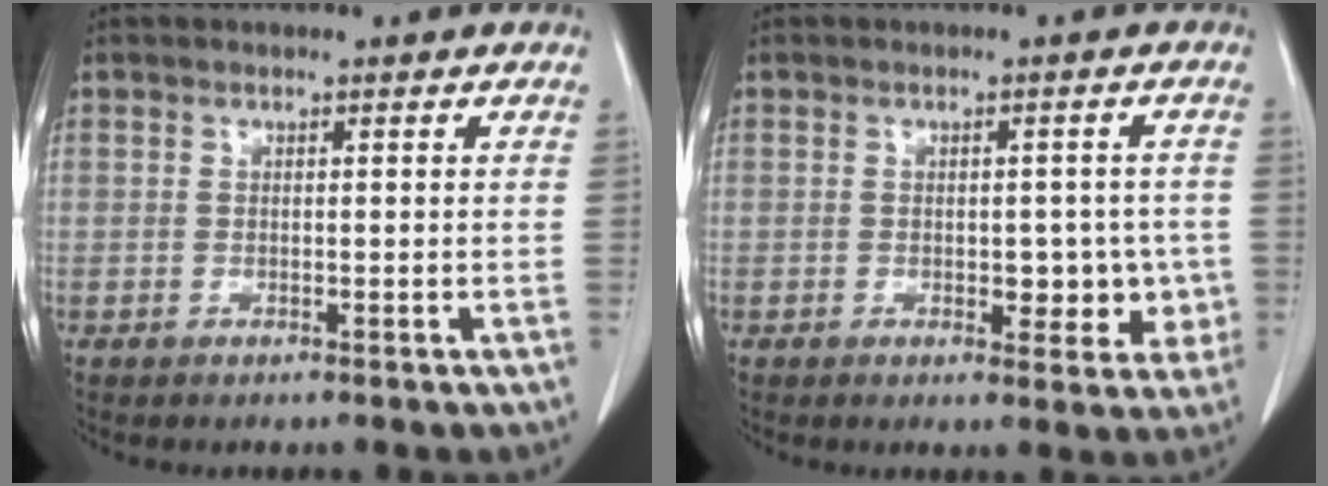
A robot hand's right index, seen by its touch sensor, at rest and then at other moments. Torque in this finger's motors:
{"motor_torque": [0.23, 0.18, 0.17, 0.06]}